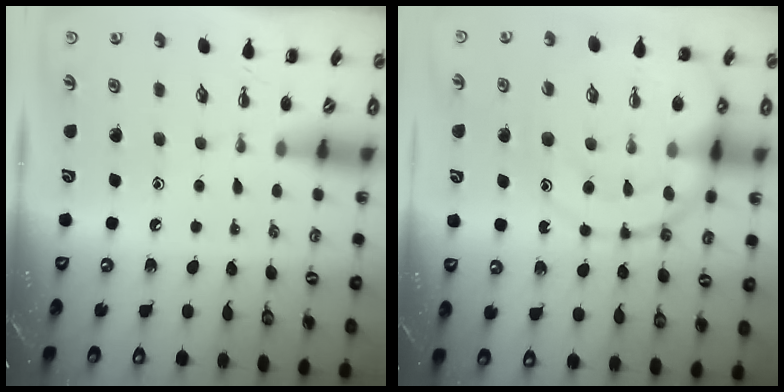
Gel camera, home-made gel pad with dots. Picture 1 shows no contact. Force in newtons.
{"total": 18.6, "press": 18.4, "slide": 2.8}